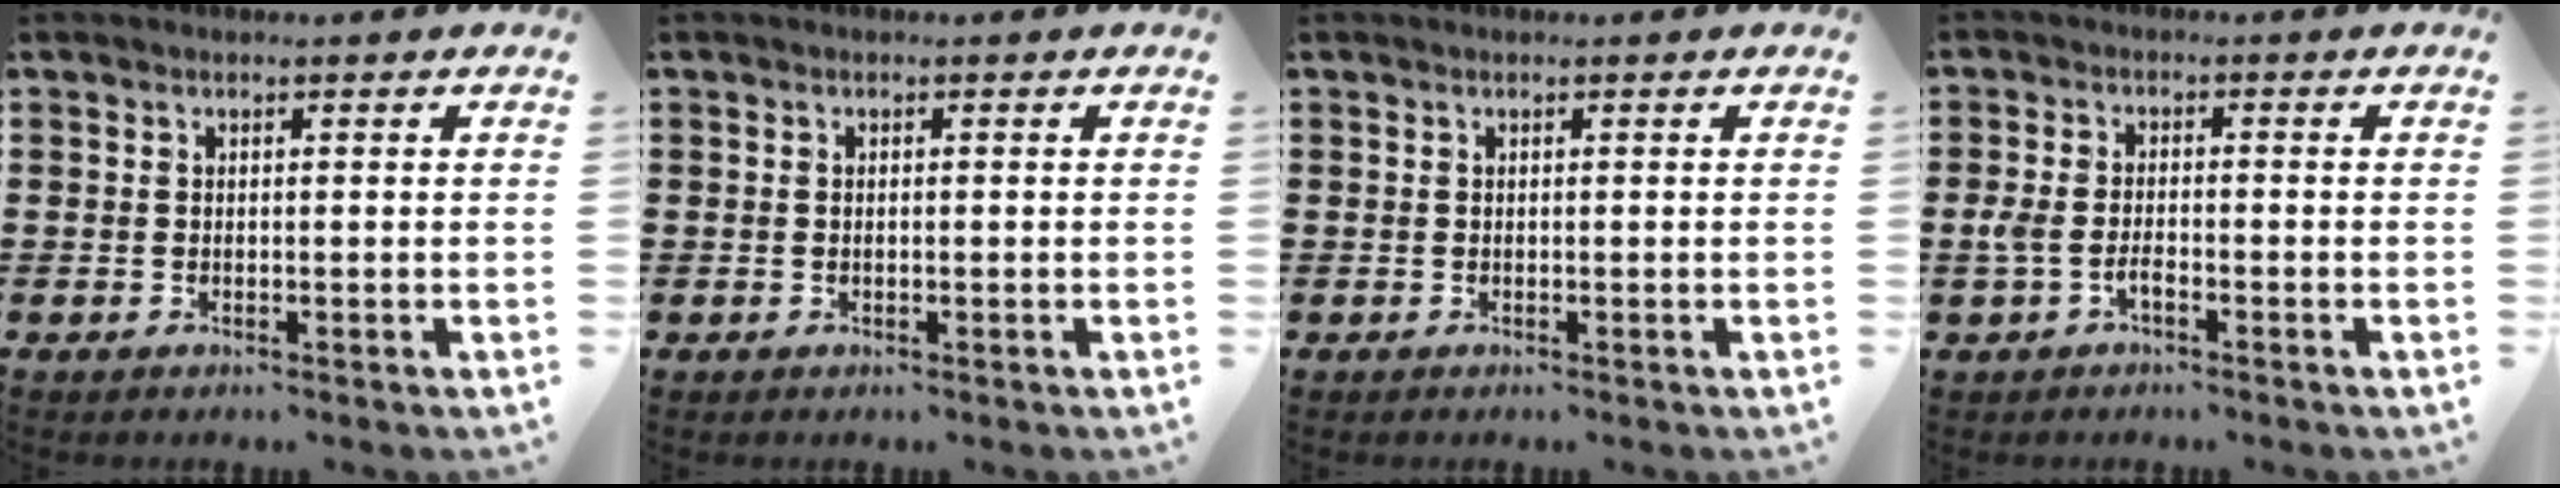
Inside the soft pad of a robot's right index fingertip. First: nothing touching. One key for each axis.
{"total": 0.5, "fx": -0.1, "fy": 0.0, "fz": 0.5, "tx": -0.013, "ty": -0.005, "tz": 0.000}
{"total": 0.0}
{"total": 2.9, "fx": -1.4, "fy": 1.0, "fz": 2.3, "tx": -0.055, "ty": -0.003, "tz": -0.029}